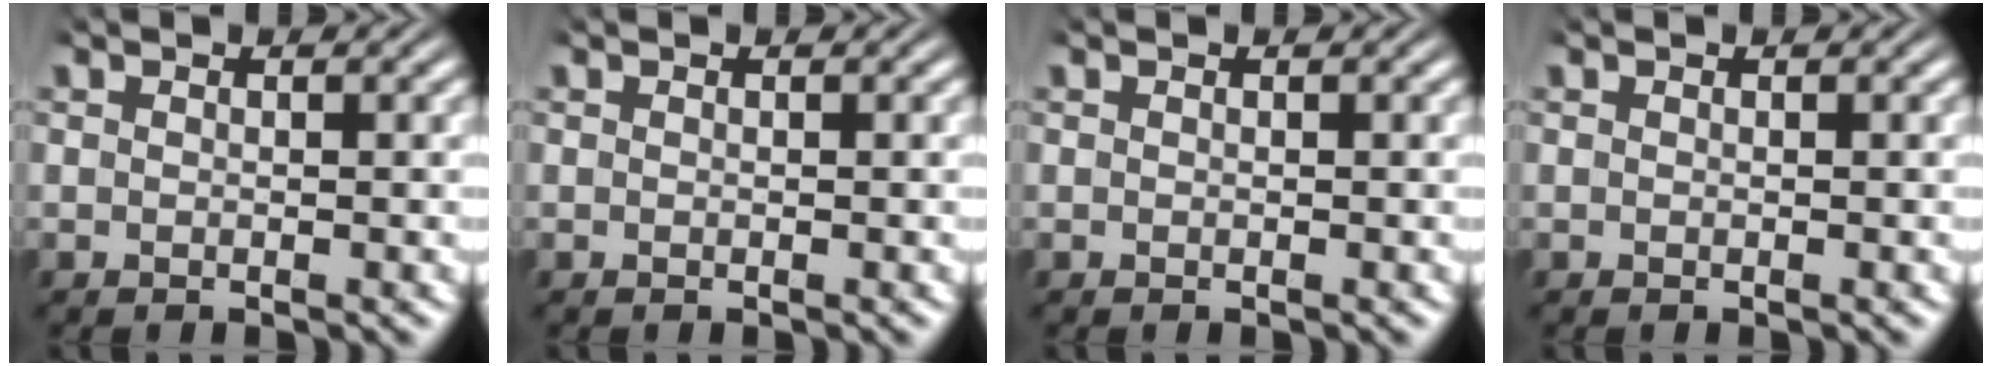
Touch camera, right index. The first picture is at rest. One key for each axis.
{"total": 0.0}
{"total": 0.0}
{"total": 0.0}